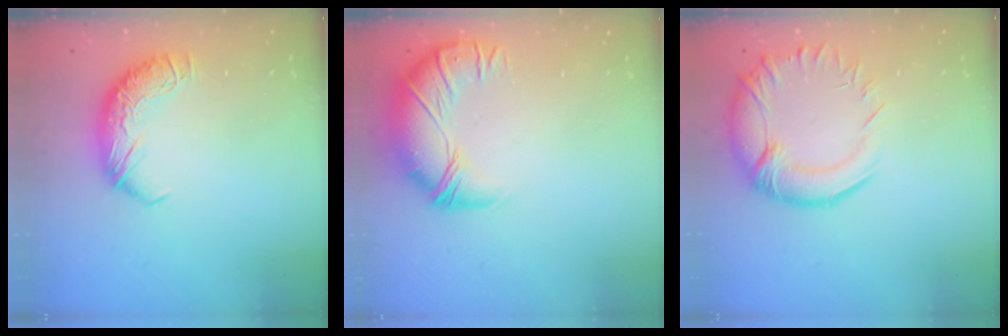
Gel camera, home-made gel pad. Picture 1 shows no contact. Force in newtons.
{"total": 3.6, "press": 1.6, "slide": 3.2}
{"total": 5.1, "press": 3.6, "slide": 3.6}